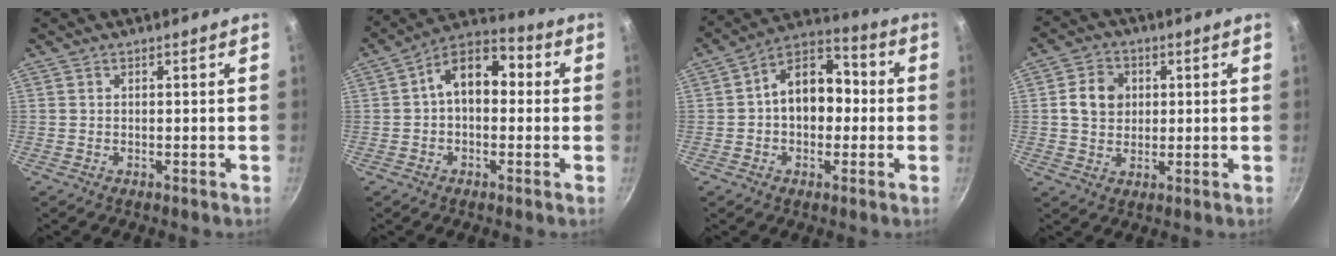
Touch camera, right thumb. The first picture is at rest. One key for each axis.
{"total": 11.2, "fx": 1.0, "fy": 7.1, "fz": 8.6, "tx": -0.110, "ty": 0.039, "tz": 0.001}
{"total": 13.0, "fx": 0.2, "fy": 8.7, "fz": 9.6, "tx": -0.116, "ty": 0.038, "tz": -0.010}
{"total": 7.4, "fx": 1.2, "fy": 6.1, "fz": 4.0, "tx": -0.050, "ty": 0.001, "tz": 0.018}